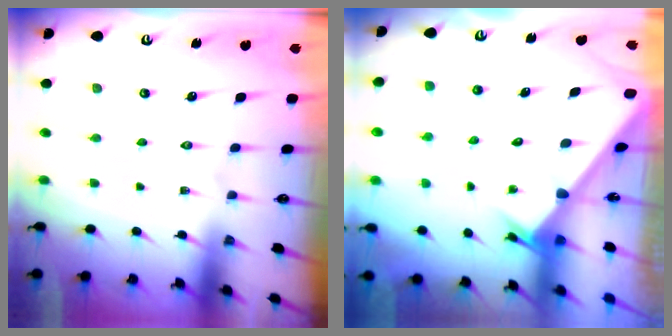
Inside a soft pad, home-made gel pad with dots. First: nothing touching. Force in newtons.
{"total": 2.4, "press": 2.4, "slide": 0.2}